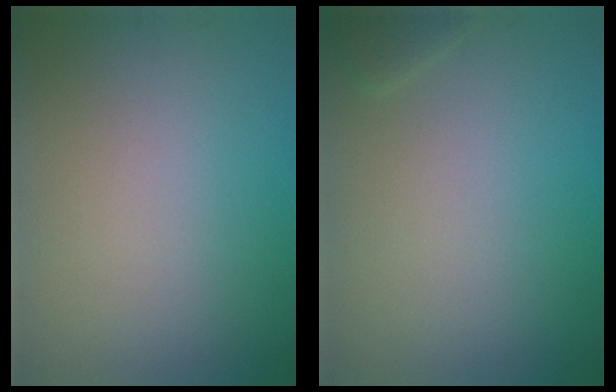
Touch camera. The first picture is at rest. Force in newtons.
{"total": 0.9, "press": 0.9, "slide": 0.1}